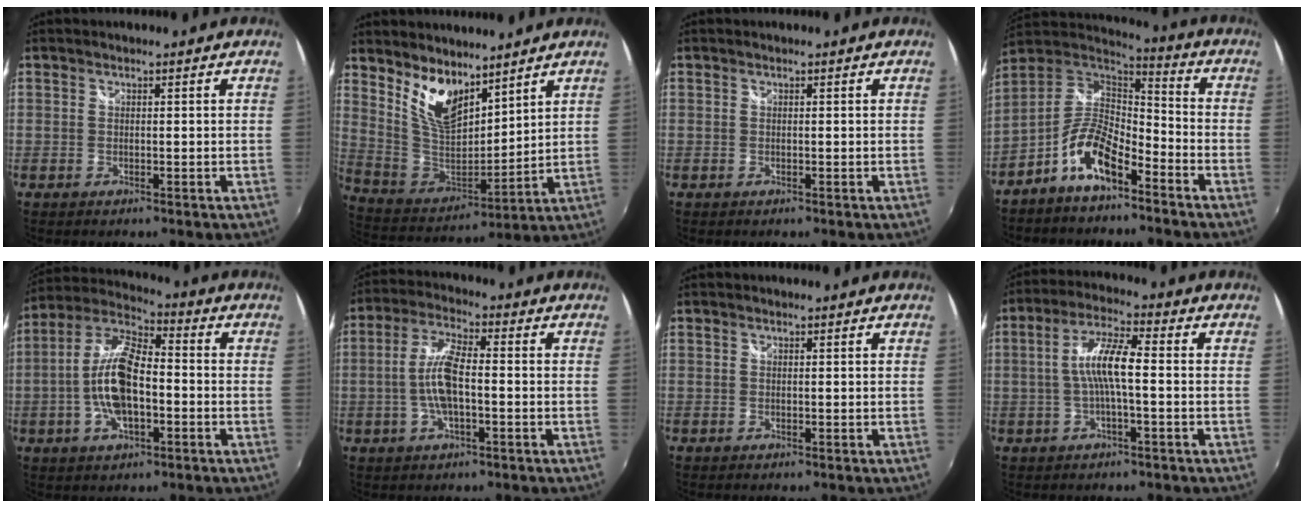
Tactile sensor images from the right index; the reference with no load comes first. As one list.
[{"total": 12.4, "force": [8.4, 5.6, 7.3], "torque": [-0.139, -0.008, 0.172]}, {"total": 0.0}, {"total": 11.7, "force": [-6.8, 4.8, 8.2], "torque": [-0.177, 0.014, -0.130]}, {"total": 13.0, "force": [-2.7, 5.5, 11.4], "torque": [-0.237, 0.008, -0.052]}, {"total": 8.3, "force": [-1.5, 2.6, 7.8], "torque": [-0.159, 0.006, -0.030]}, {"total": 0.0}, {"total": 7.5, "force": [-0.9, 1.2, 7.4], "torque": [-0.152, 0.012, -0.016]}]